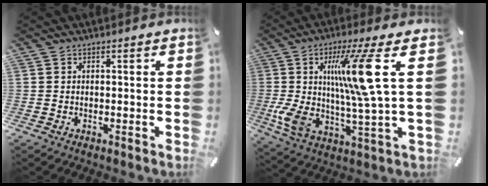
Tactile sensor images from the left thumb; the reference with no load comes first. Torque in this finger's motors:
{"motor_torque": [2.01, 3.00, 2.51, -0.26, 0.34]}